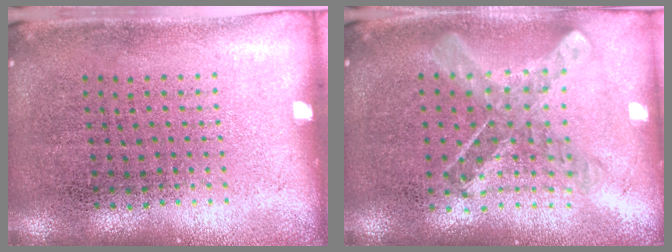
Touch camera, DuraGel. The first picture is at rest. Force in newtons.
{"total": 0.8, "press": 0.8, "slide": 0.2}